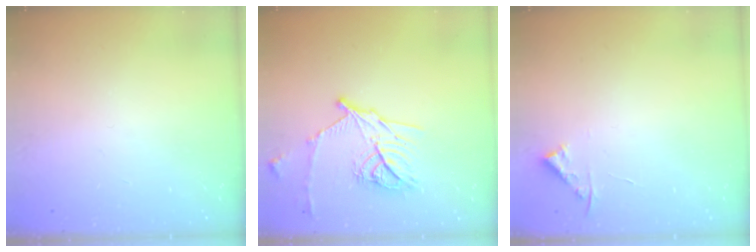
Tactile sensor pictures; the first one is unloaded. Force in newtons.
{"total": 14.9, "press": 14.9, "slide": 0.8}
{"total": 3.4, "press": 3.4, "slide": 0.4}